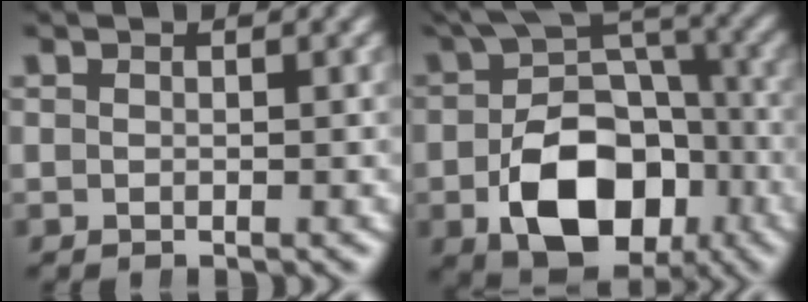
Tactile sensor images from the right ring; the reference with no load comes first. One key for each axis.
{"total": 12.0, "fx": -3.0, "fy": 7.6, "fz": 8.9, "tx": -0.144, "ty": -0.020, "tz": -0.038}